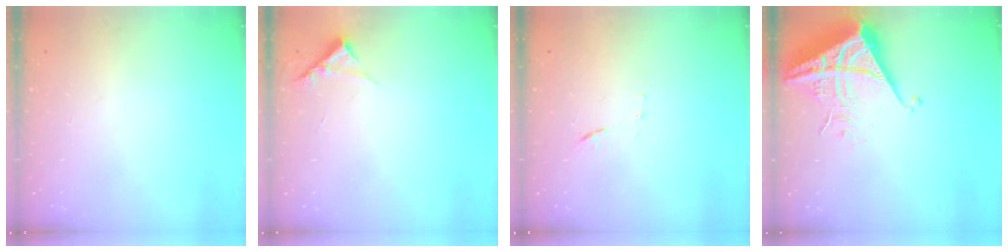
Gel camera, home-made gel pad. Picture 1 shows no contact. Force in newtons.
{"total": 5.0, "press": 5.0, "slide": 0.4}
{"total": 5.0, "press": 5.0, "slide": 0.6}
{"total": 7.0, "press": 7.0, "slide": 0.8}